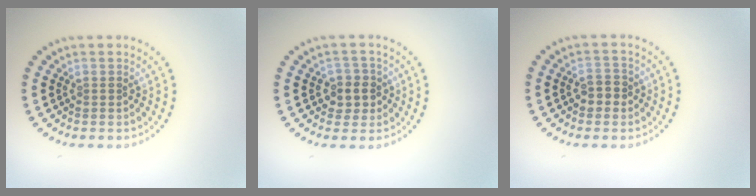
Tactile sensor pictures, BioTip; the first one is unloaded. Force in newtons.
{"total": 2.4, "press": 2.2, "slide": 0.9}
{"total": 1.8, "press": 1.8, "slide": 0.4}